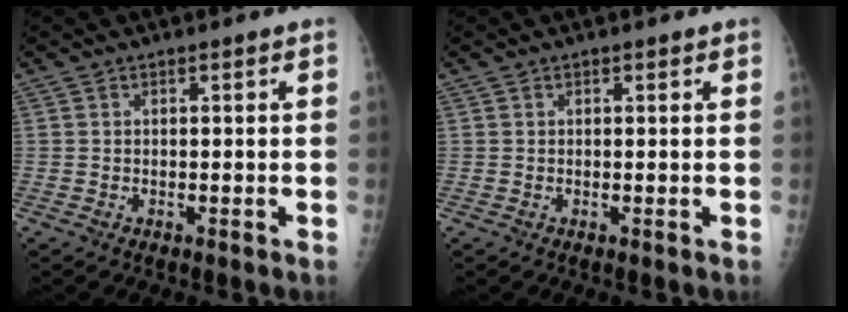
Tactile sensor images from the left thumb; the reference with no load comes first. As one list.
[{"total": 0.5, "force": [0.3, 0.3, 0.3], "torque": [-0.002, -0.001, 0.002]}]